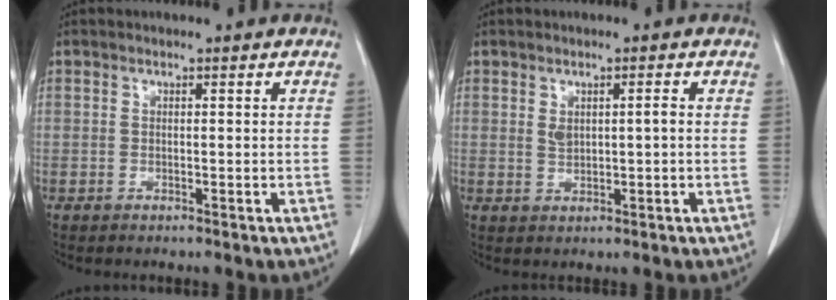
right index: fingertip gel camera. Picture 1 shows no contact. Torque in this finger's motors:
{"motor_torque": [0.06, 0.02, 0.01, 0.01]}